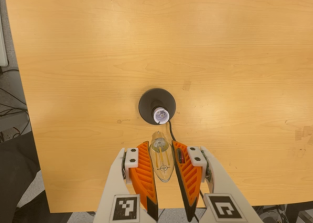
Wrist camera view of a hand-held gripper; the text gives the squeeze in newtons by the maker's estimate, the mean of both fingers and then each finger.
{"total": 14.3, "left": 15.8, "right": 12.7}